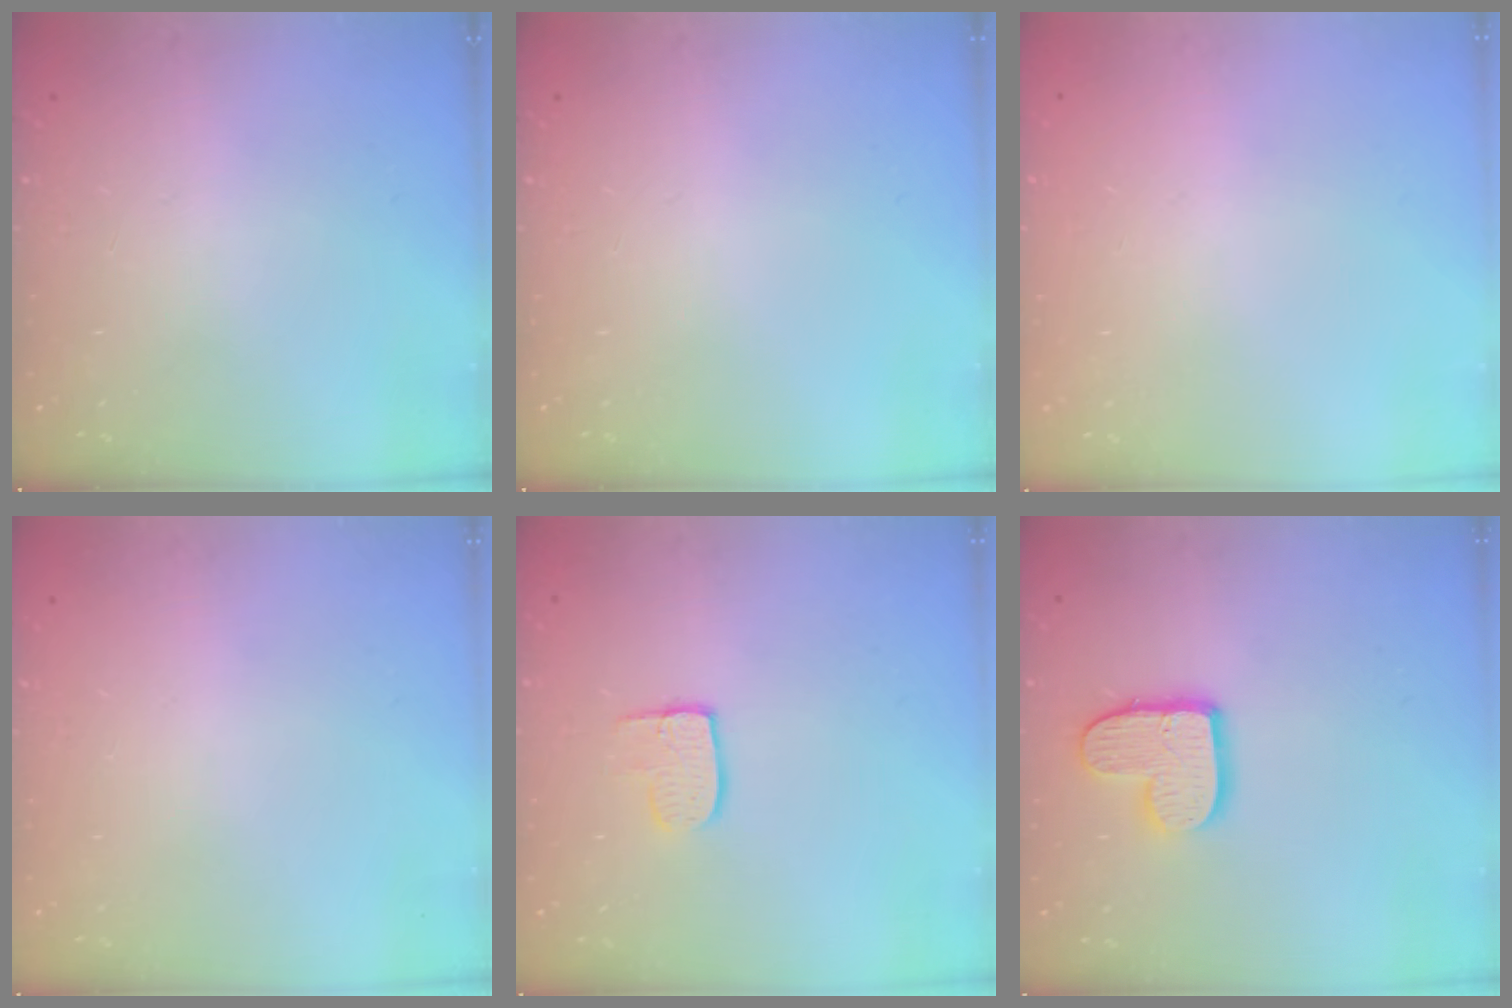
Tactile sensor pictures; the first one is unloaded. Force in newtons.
{"total": 0.0}
{"total": 0.0}
{"total": 0.0}
{"total": 7.0, "press": 7.0, "slide": 0.4}
{"total": 11.3, "press": 11.3, "slide": 0.7}